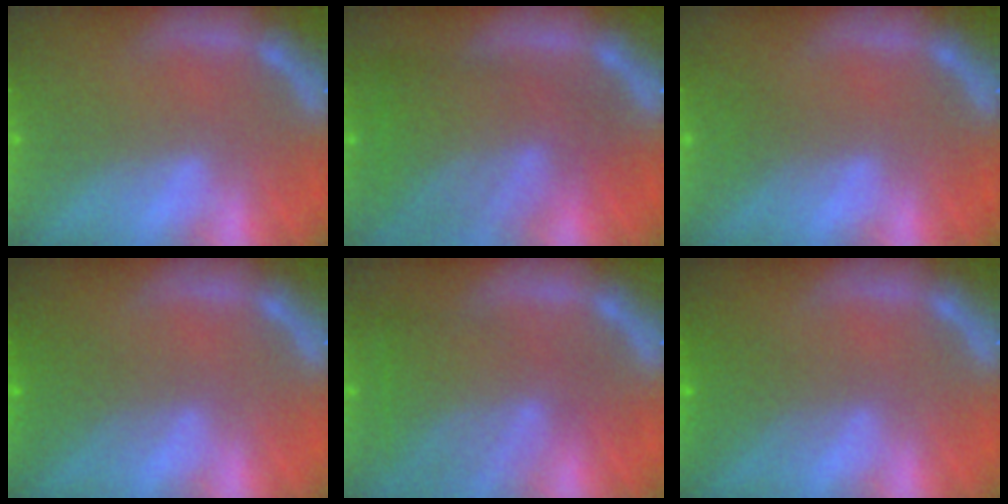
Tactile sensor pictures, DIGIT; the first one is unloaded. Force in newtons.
{"total": 8.1}
{"total": 1.0}
{"total": 2.5}
{"total": 6.0}
{"total": 2.5}